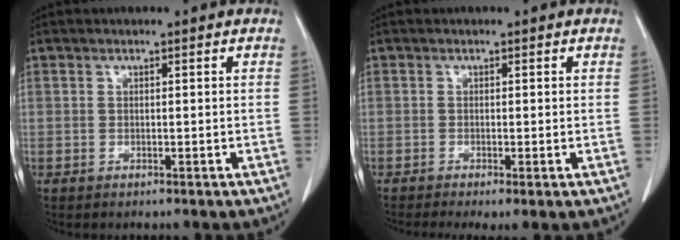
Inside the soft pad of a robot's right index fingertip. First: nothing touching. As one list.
[{"total": 3.1, "force": [-1.8, 0.7, 2.5], "torque": [-0.043, -0.013, -0.031]}]